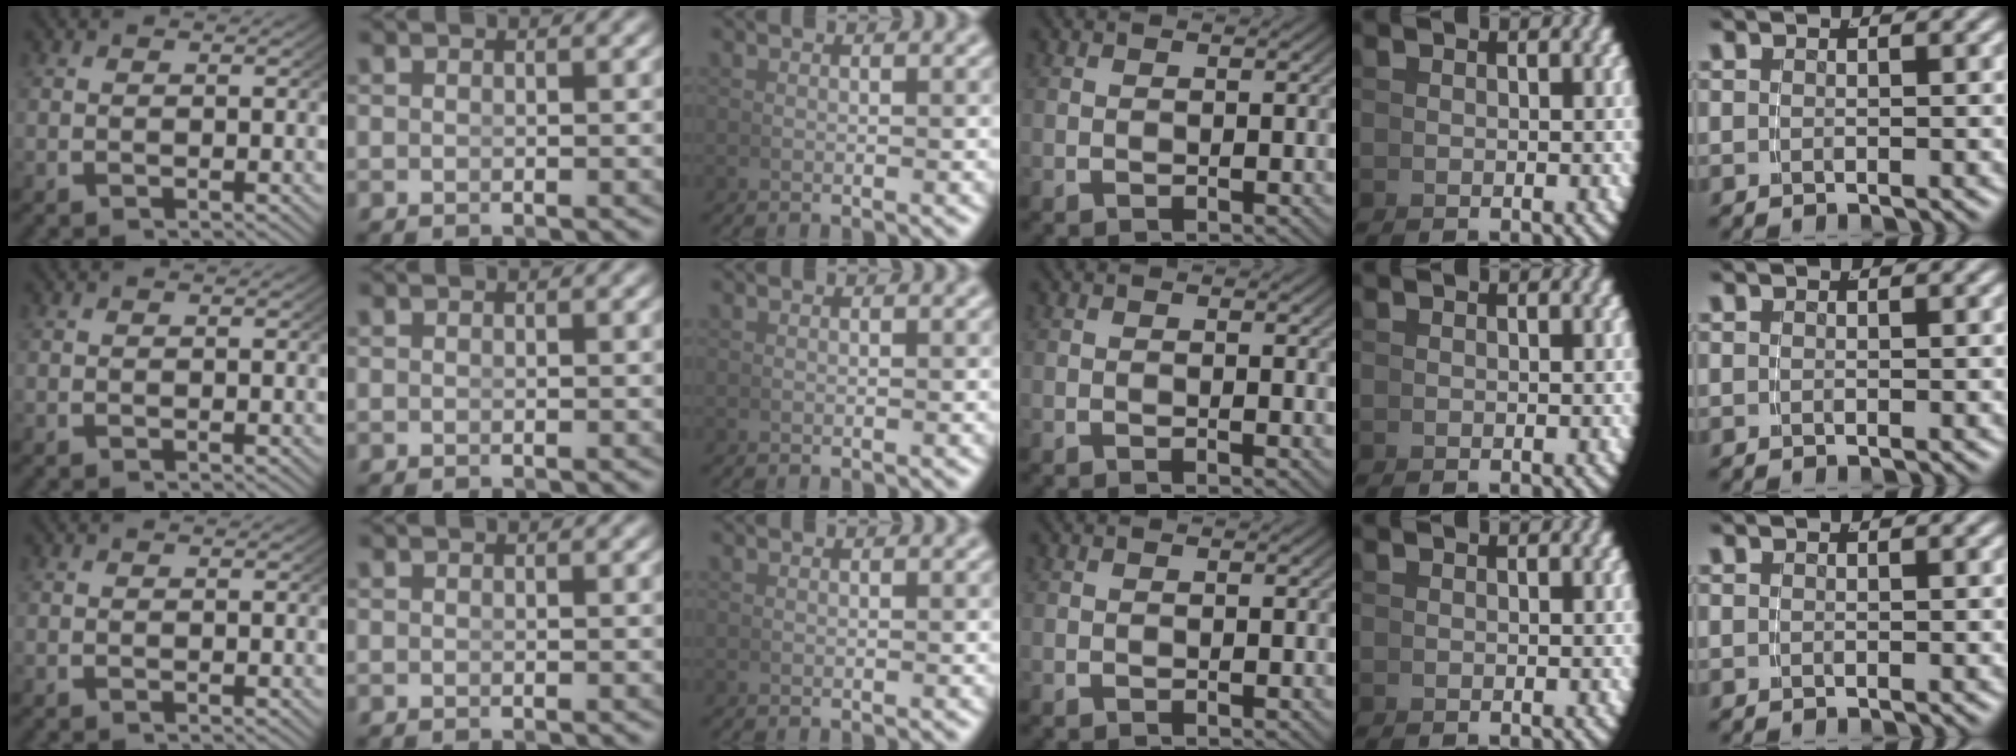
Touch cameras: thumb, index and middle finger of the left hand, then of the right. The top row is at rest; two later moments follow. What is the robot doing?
{"motion": "lift_and_place", "object": "dispenser bottle"}